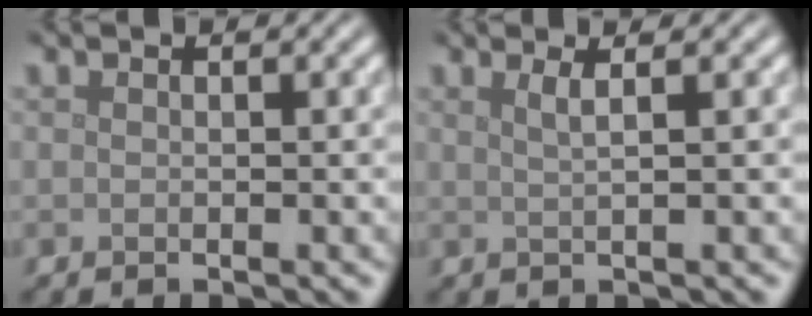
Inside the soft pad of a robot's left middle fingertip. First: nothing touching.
{"total": 2.0, "force": [0.9, 0.7, 1.6], "torque": [-0.018, 0.005, -0.001]}